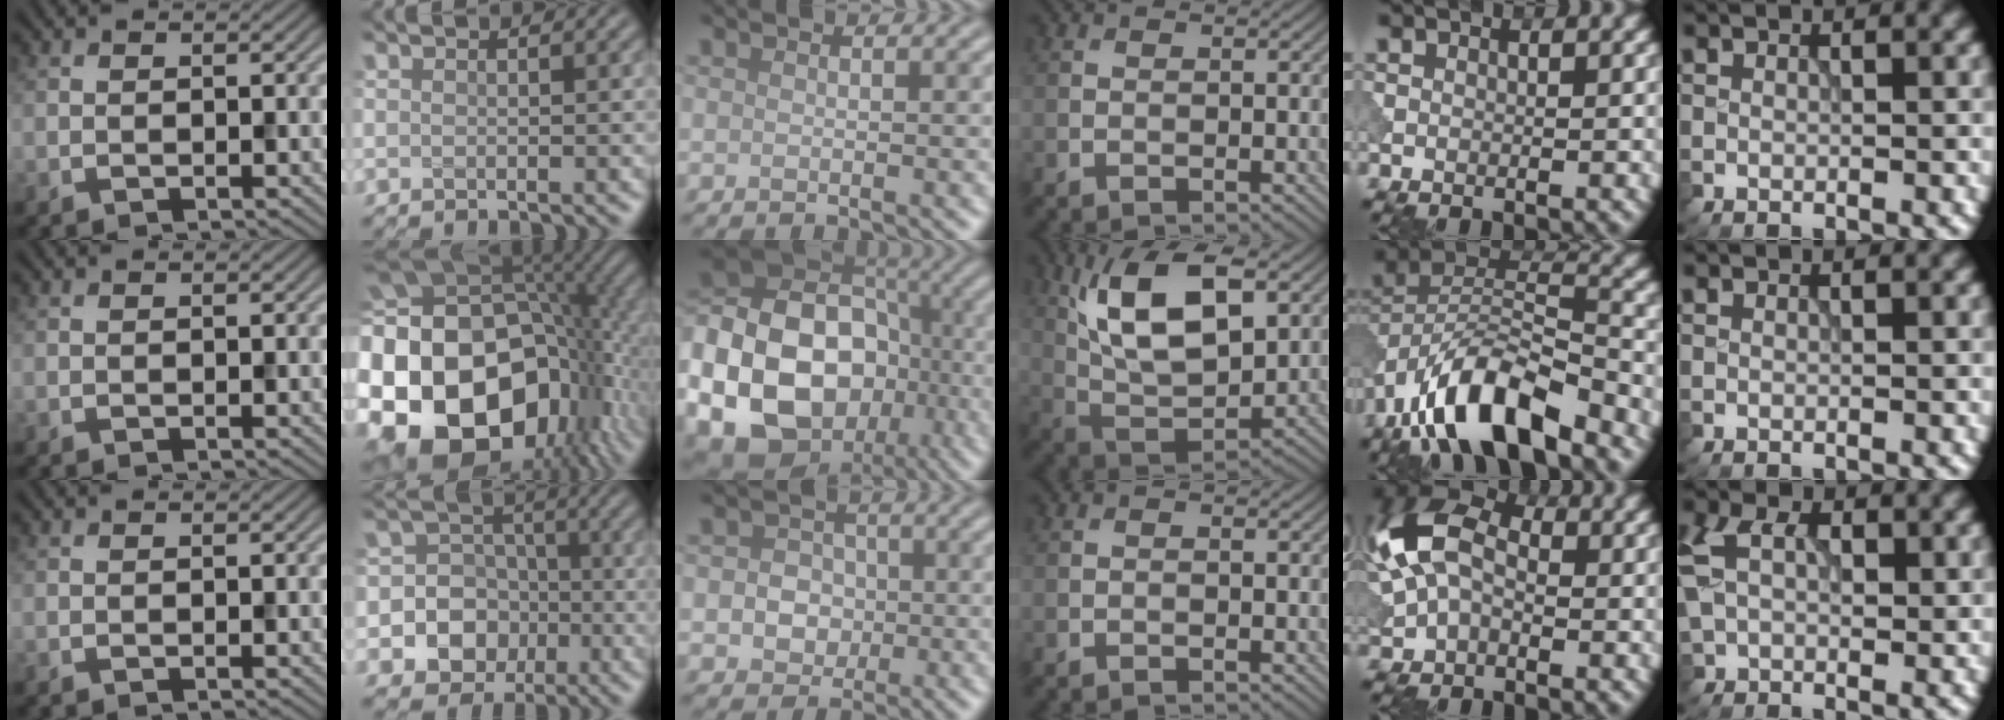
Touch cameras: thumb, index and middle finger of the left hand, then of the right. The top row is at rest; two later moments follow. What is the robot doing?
{"motion": "insert", "object": "peg toy"}